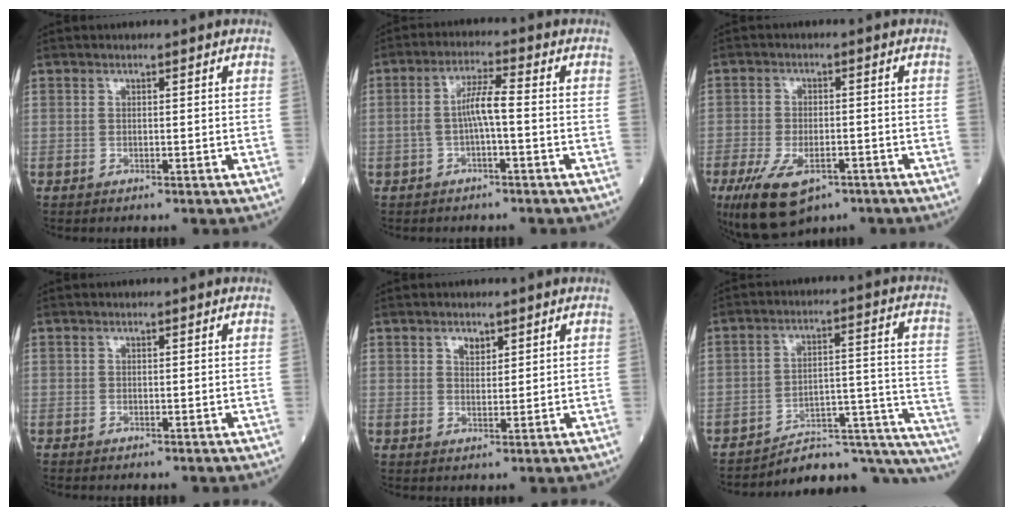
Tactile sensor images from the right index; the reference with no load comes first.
{"total": 4.8, "force": [-0.7, 0.5, 4.7], "torque": [-0.090, 0.015, -0.011]}
{"total": 10.1, "force": [-5.9, 4.7, 6.7], "torque": [-0.132, -0.013, -0.092]}
{"total": 0.0}
{"total": 2.0, "force": [1.3, 1.2, 1.1], "torque": [-0.018, 0.000, 0.024]}
{"total": 19.1, "force": [-18.4, 2.8, 4.3], "torque": [0.001, 0.058, -0.246]}